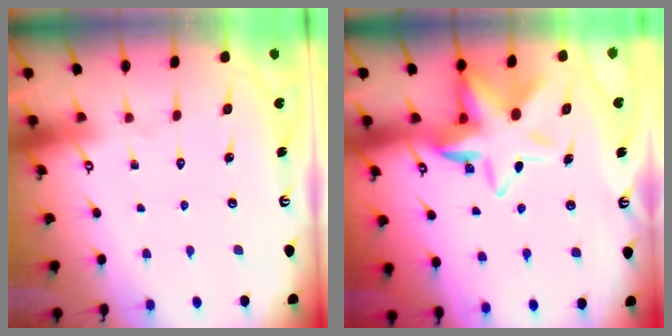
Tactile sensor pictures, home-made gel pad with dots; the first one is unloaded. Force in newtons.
{"total": 12.2, "press": 11.9, "slide": 2.7}